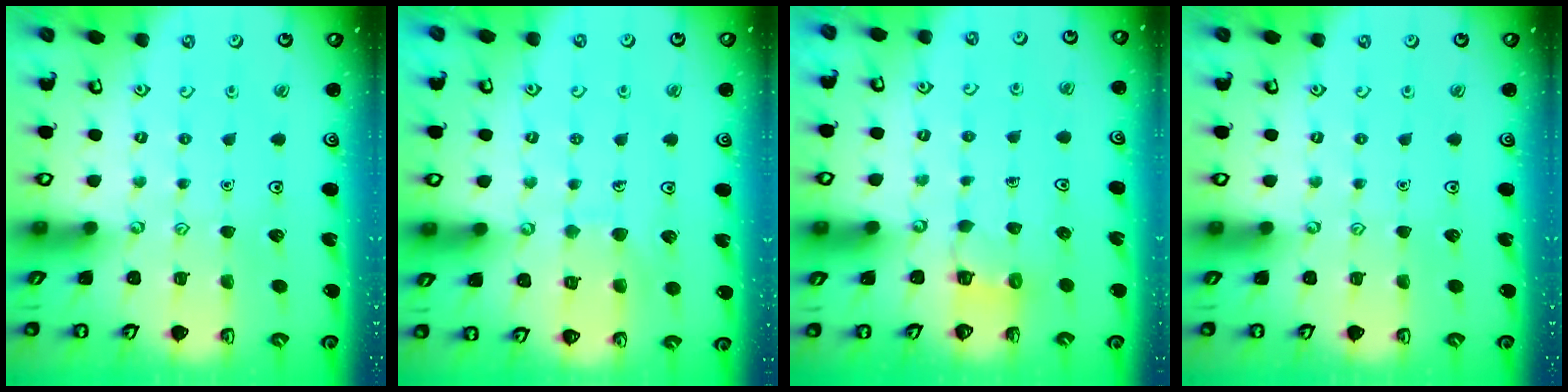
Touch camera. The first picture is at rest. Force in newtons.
{"total": 7.2, "press": 7.2, "slide": 0.5}
{"total": 3.1, "press": 3.1, "slide": 0.2}
{"total": 0.0}